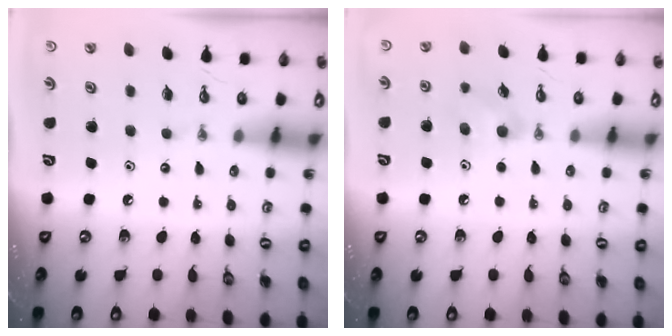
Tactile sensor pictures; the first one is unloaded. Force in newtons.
{"total": 7.1, "press": 6.9, "slide": 1.7}